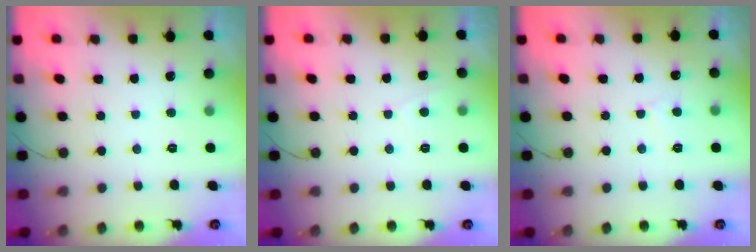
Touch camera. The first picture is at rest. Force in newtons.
{"total": 2.3, "press": 2.3, "slide": 0.4}
{"total": 2.3, "press": 2.3, "slide": 0.2}